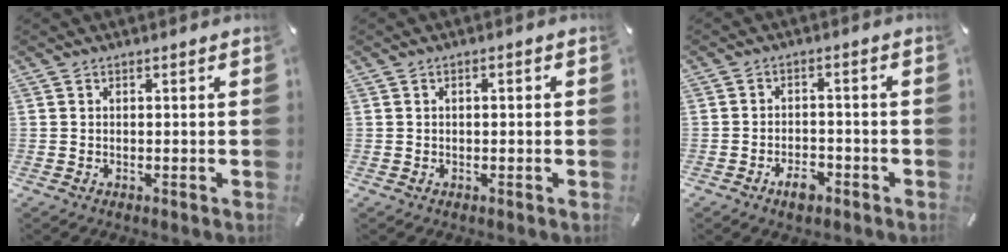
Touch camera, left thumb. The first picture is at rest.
{"total": 1.2, "force": [-0.3, 0.5, 1.0], "torque": [-0.017, 0.002, -0.007]}
{"total": 4.6, "force": [-3.0, 2.3, 2.6], "torque": [-0.046, 0.013, -0.053]}